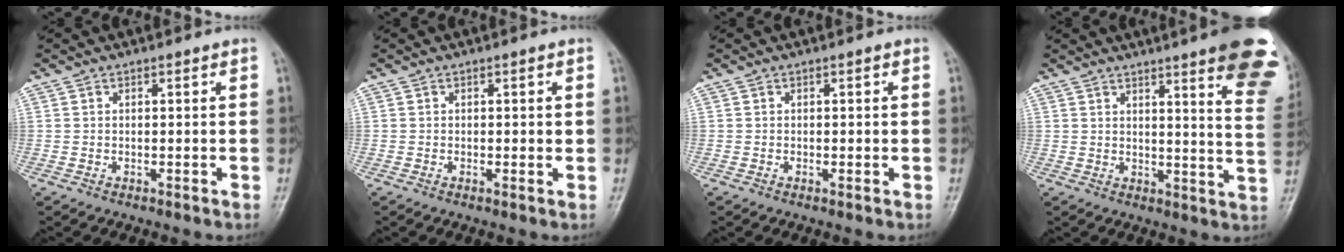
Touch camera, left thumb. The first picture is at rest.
{"total": 1.4, "force": [0.0, 0.6, 1.3], "torque": [-0.015, -0.002, -0.002]}
{"total": 0.9, "force": [-0.1, 0.4, 0.8], "torque": [-0.012, 0.002, -0.003]}
{"total": 17.8, "force": [10.8, 2.6, 14.0], "torque": [-0.148, -0.051, 0.116]}